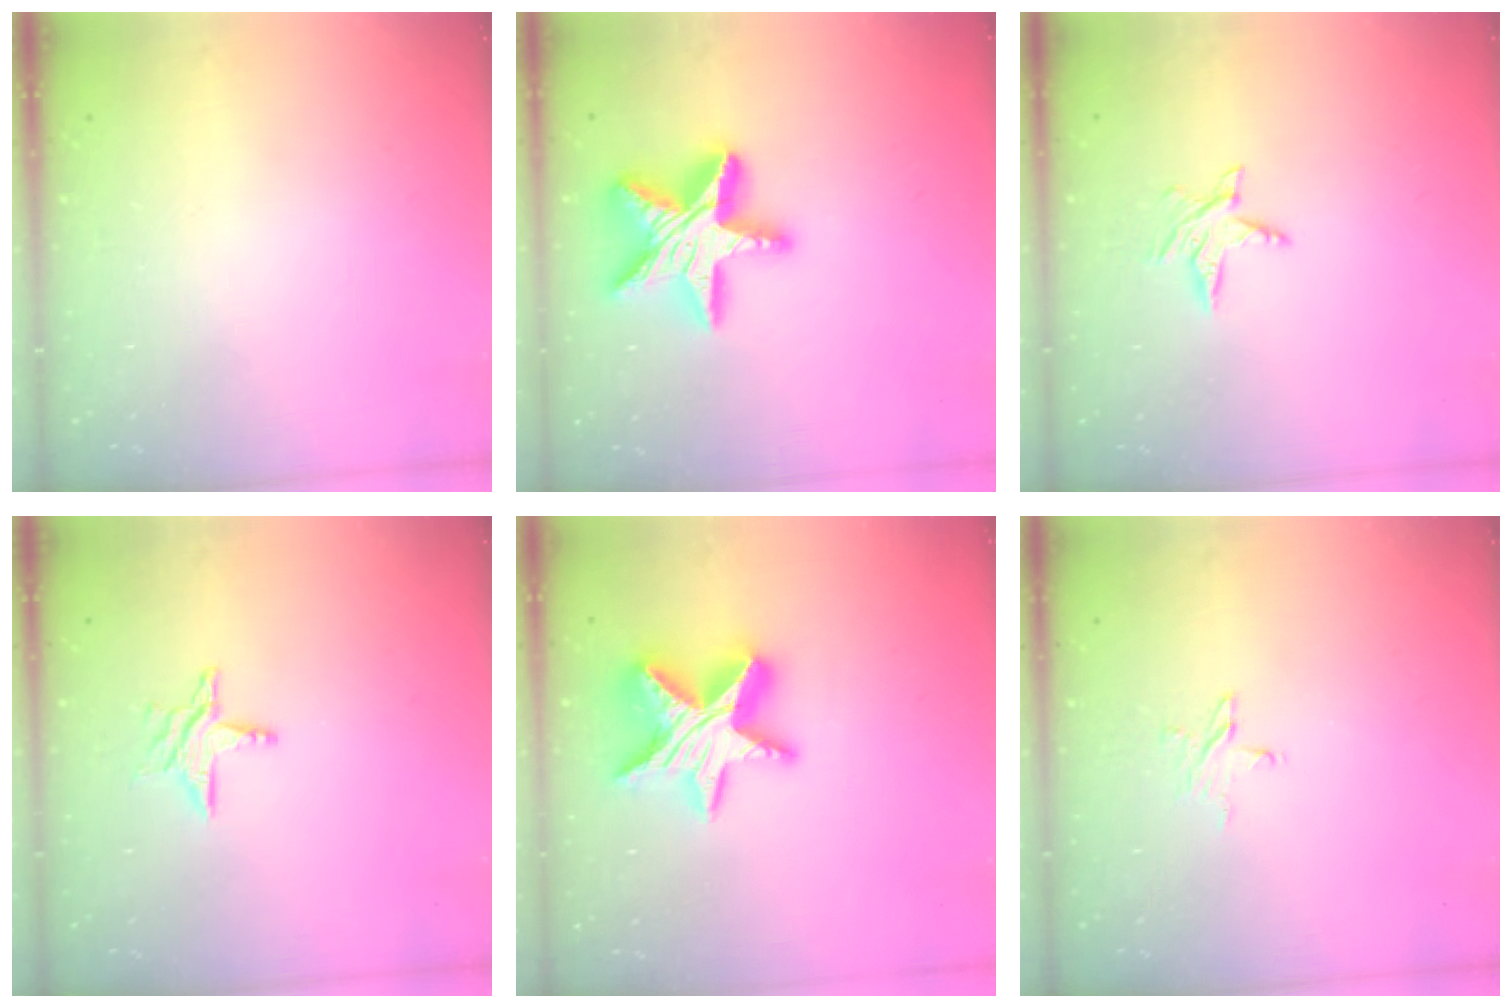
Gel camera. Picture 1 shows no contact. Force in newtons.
{"total": 19.9, "press": 19.9, "slide": 1.6}
{"total": 5.2, "press": 5.2, "slide": 0.5}
{"total": 6.9, "press": 6.9, "slide": 0.4}
{"total": 16.3, "press": 16.3, "slide": 1.2}
{"total": 4.1, "press": 4.1, "slide": 0.4}